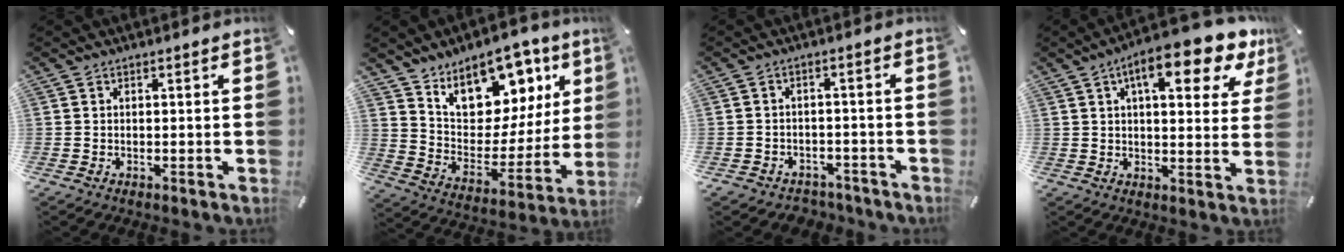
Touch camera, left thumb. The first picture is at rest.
{"total": 15.3, "force": [10.7, 9.2, 5.9], "torque": [-0.090, -0.086, 0.191]}
{"total": 3.4, "force": [-2.4, 2.4, 0.7], "torque": [-0.020, 0.009, -0.048]}
{"total": 14.1, "force": [8.1, 5.0, 10.4], "torque": [-0.147, -0.038, 0.127]}